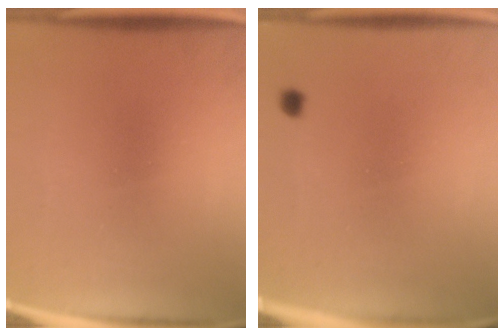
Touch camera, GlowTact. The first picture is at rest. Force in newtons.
{"total": 1.0}